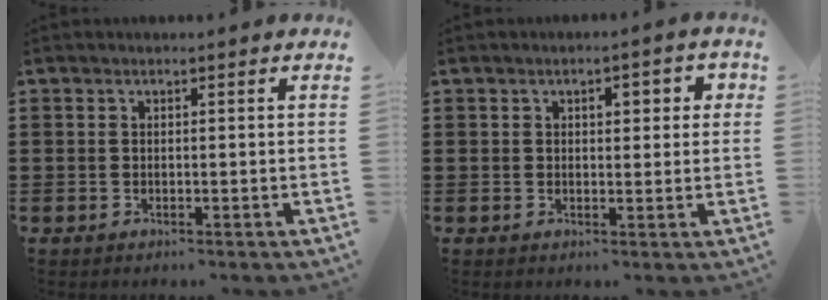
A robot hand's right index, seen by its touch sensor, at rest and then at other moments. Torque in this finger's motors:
{"motor_torque": [0.11, -0.07, 0.22, 0.02]}